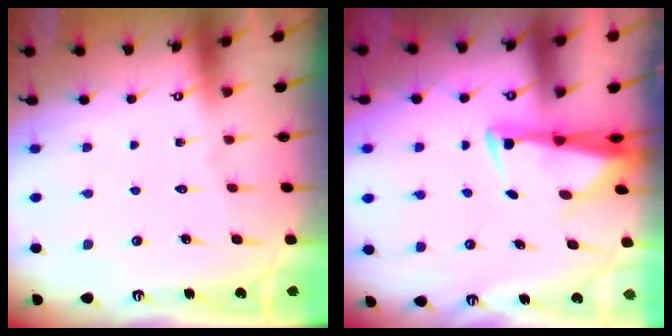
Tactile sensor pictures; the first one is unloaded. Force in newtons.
{"total": 2.9, "press": 2.8, "slide": 1.0}